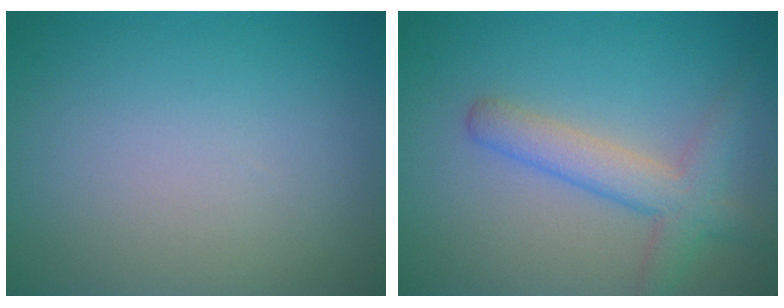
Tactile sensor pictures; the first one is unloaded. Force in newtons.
{"total": 4.0, "press": 4.0, "slide": 0.2}